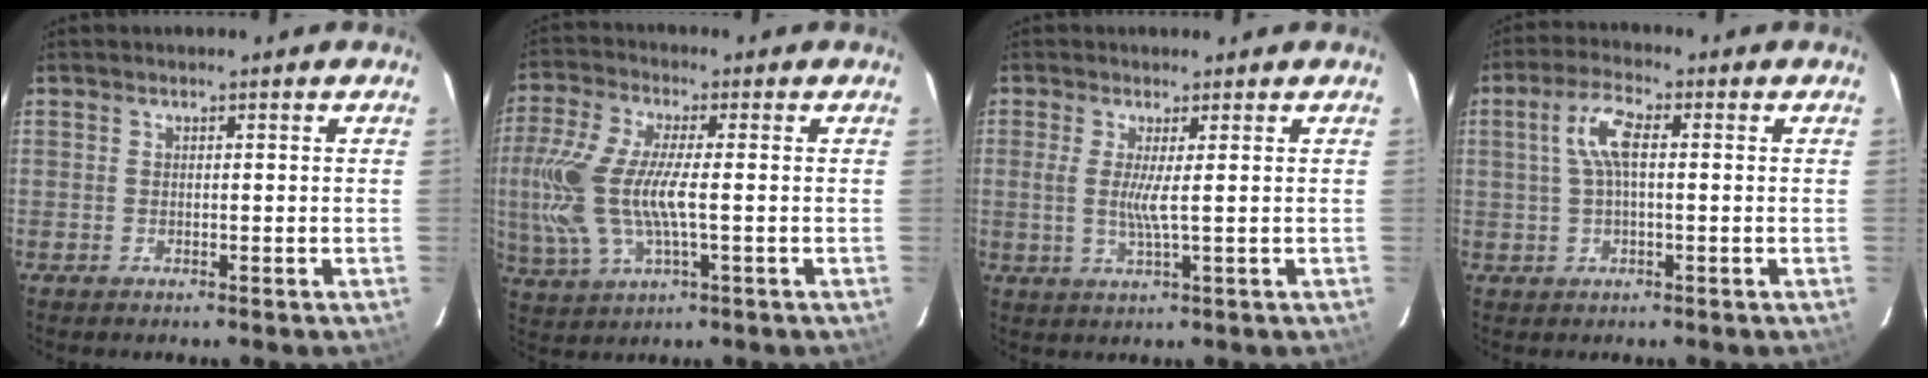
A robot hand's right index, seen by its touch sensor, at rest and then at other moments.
{"total": 15.4, "force": [-1.3, 5.5, 14.3], "torque": [-0.304, -0.008, -0.021]}
{"total": 3.5, "force": [0.4, -0.4, 3.5], "torque": [-0.070, -0.008, 0.002]}
{"total": 6.0, "force": [0.8, 2.0, 5.6], "torque": [-0.114, 0.014, 0.016]}